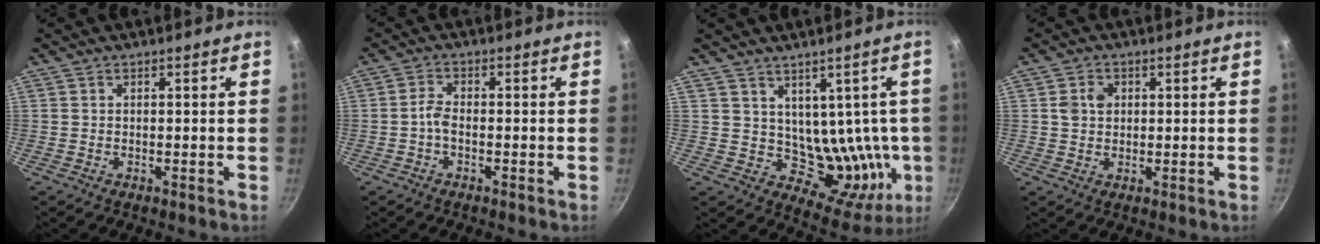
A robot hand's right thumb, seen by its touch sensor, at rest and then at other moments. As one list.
[{"total": 2.6, "force": [-1.0, 1.2, 2.0], "torque": [-0.046, 0.014, -0.027]}, {"total": 12.5, "force": [2.7, 9.5, 7.7], "torque": [-0.057, -0.034, 0.058]}, {"total": 3.5, "force": [0.7, 2.9, 1.9], "torque": [-0.021, 0.002, 0.009]}]